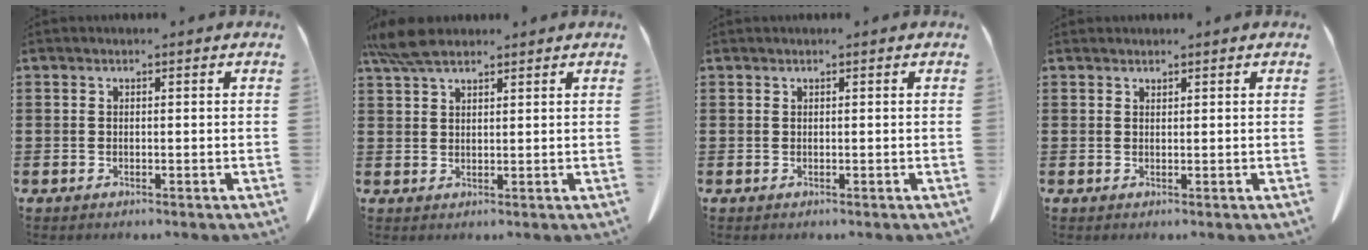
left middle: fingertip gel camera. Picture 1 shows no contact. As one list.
[{"total": 5.4, "force": [4.0, 1.5, 3.2], "torque": [-0.072, 0.001, 0.076]}, {"total": 0.0}, {"total": 0.9, "force": [0.8, 0.2, 0.0], "torque": [-0.004, -0.001, 0.017]}]